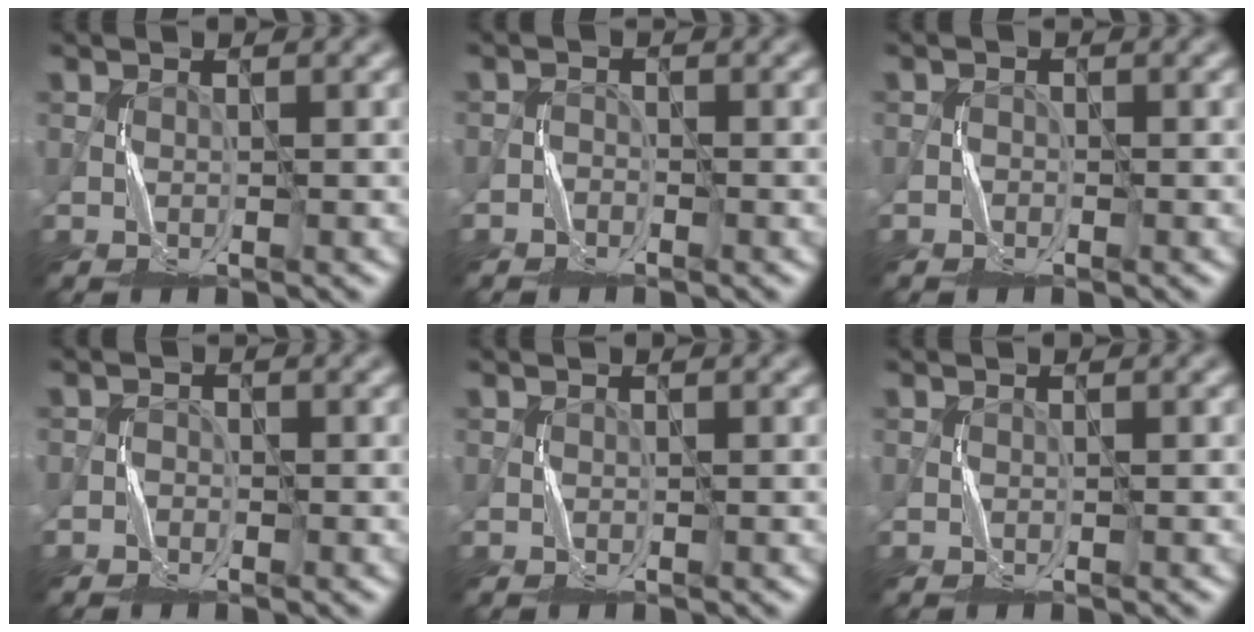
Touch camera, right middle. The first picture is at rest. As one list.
[{"total": 1.2, "force": [-1.1, 0.5, -0.2], "torque": [0.010, 0.006, -0.024]}, {"total": 0.9, "force": [-0.4, 0.7, 0.0], "torque": [0.005, 0.002, -0.011]}, {"total": 1.2, "force": [-0.8, 0.8, -0.1], "torque": [0.010, 0.005, -0.019]}, {"total": 0.0}, {"total": 0.0}]